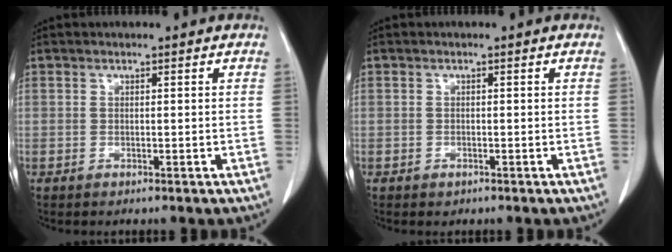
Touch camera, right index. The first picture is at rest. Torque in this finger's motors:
{"motor_torque": [0.14, -0.12, 0.02, 0.02]}